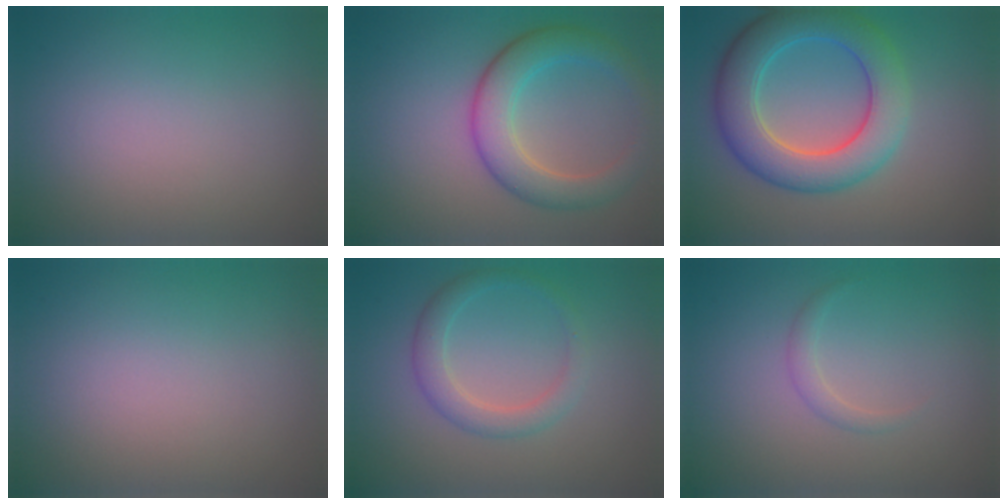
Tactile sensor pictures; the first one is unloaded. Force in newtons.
{"total": 5.3, "press": 5.3, "slide": 0.1}
{"total": 7.5, "press": 7.5, "slide": 0.2}
{"total": 0.0}
{"total": 2.7, "press": 2.7, "slide": 0.1}
{"total": 1.1, "press": 1.1, "slide": 0.1}